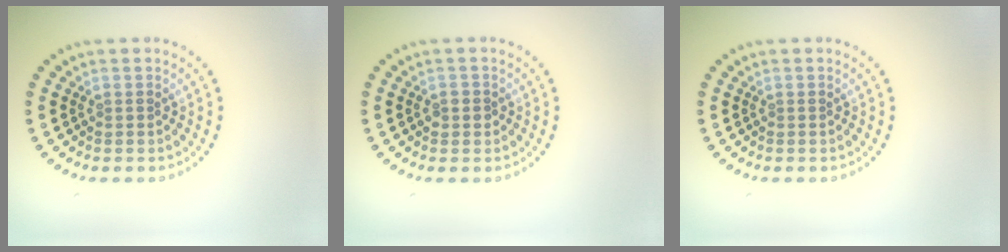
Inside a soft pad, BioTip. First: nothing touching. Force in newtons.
{"total": 1.1, "press": 1.0, "slide": 0.4}
{"total": 0.0}